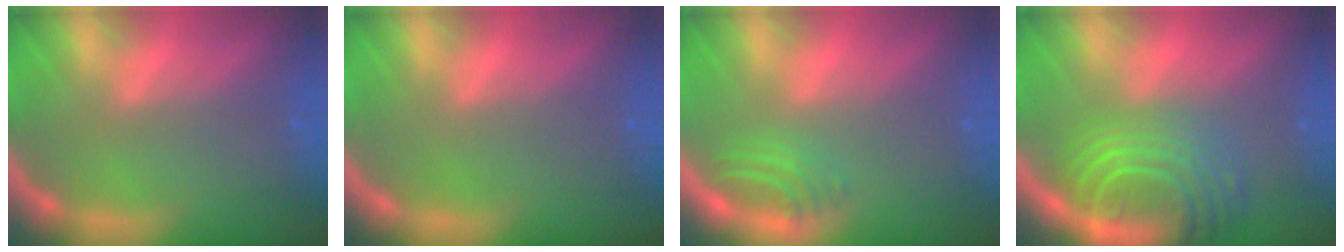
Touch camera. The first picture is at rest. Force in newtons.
{"total": 0.0}
{"total": 2.5}
{"total": 10.0}